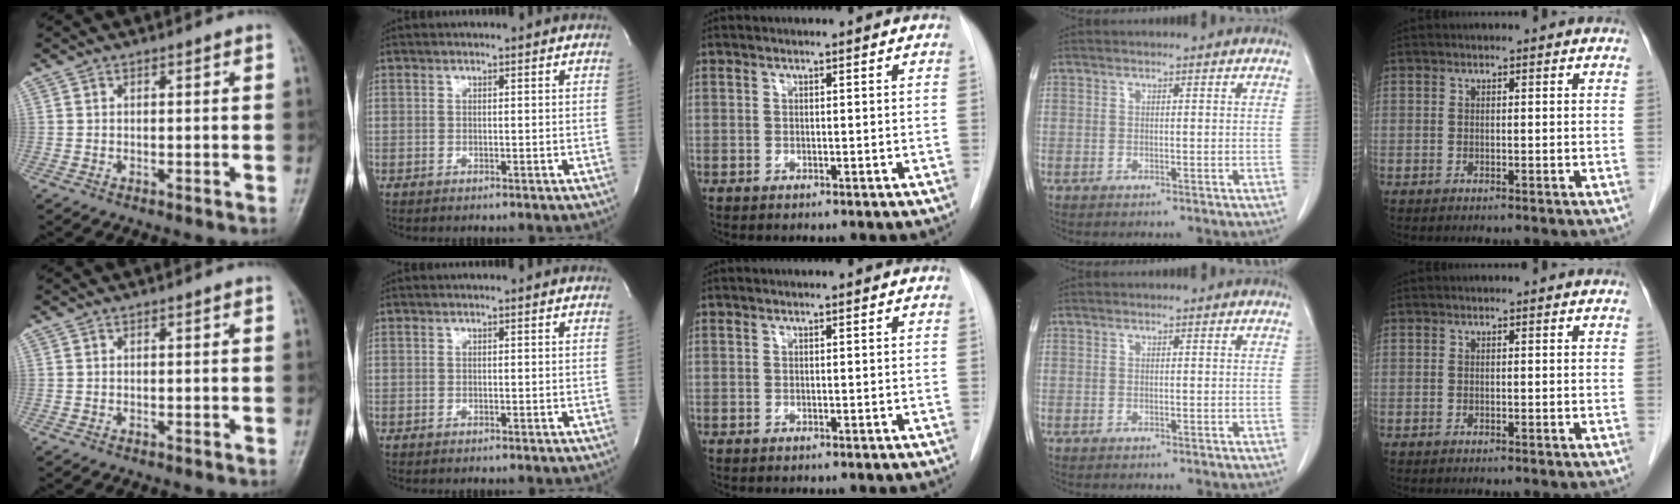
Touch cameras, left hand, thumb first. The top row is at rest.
{}